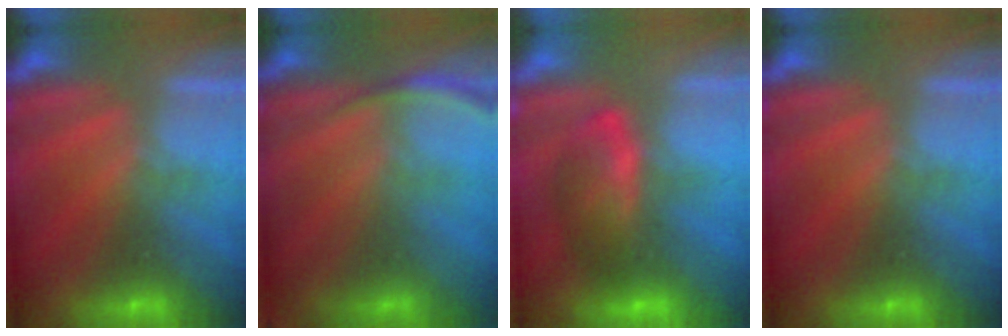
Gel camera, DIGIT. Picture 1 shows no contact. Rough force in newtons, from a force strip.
{"total": 2.6}
{"total": 7.5}
{"total": 0.0}